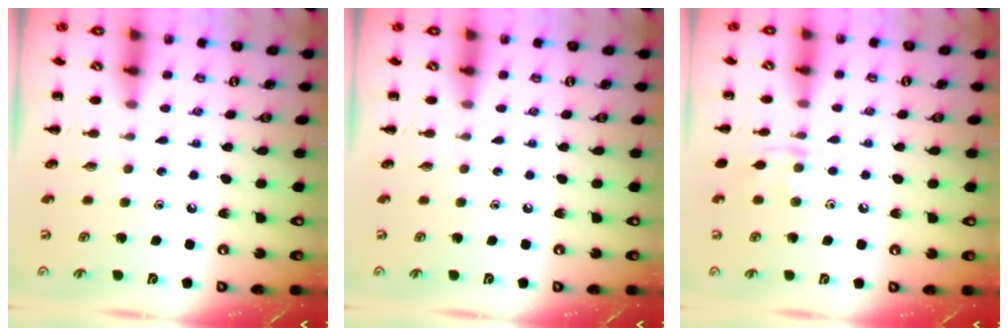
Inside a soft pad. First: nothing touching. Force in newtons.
{"total": 0.0}
{"total": 7.5, "press": 7.3, "slide": 1.8}